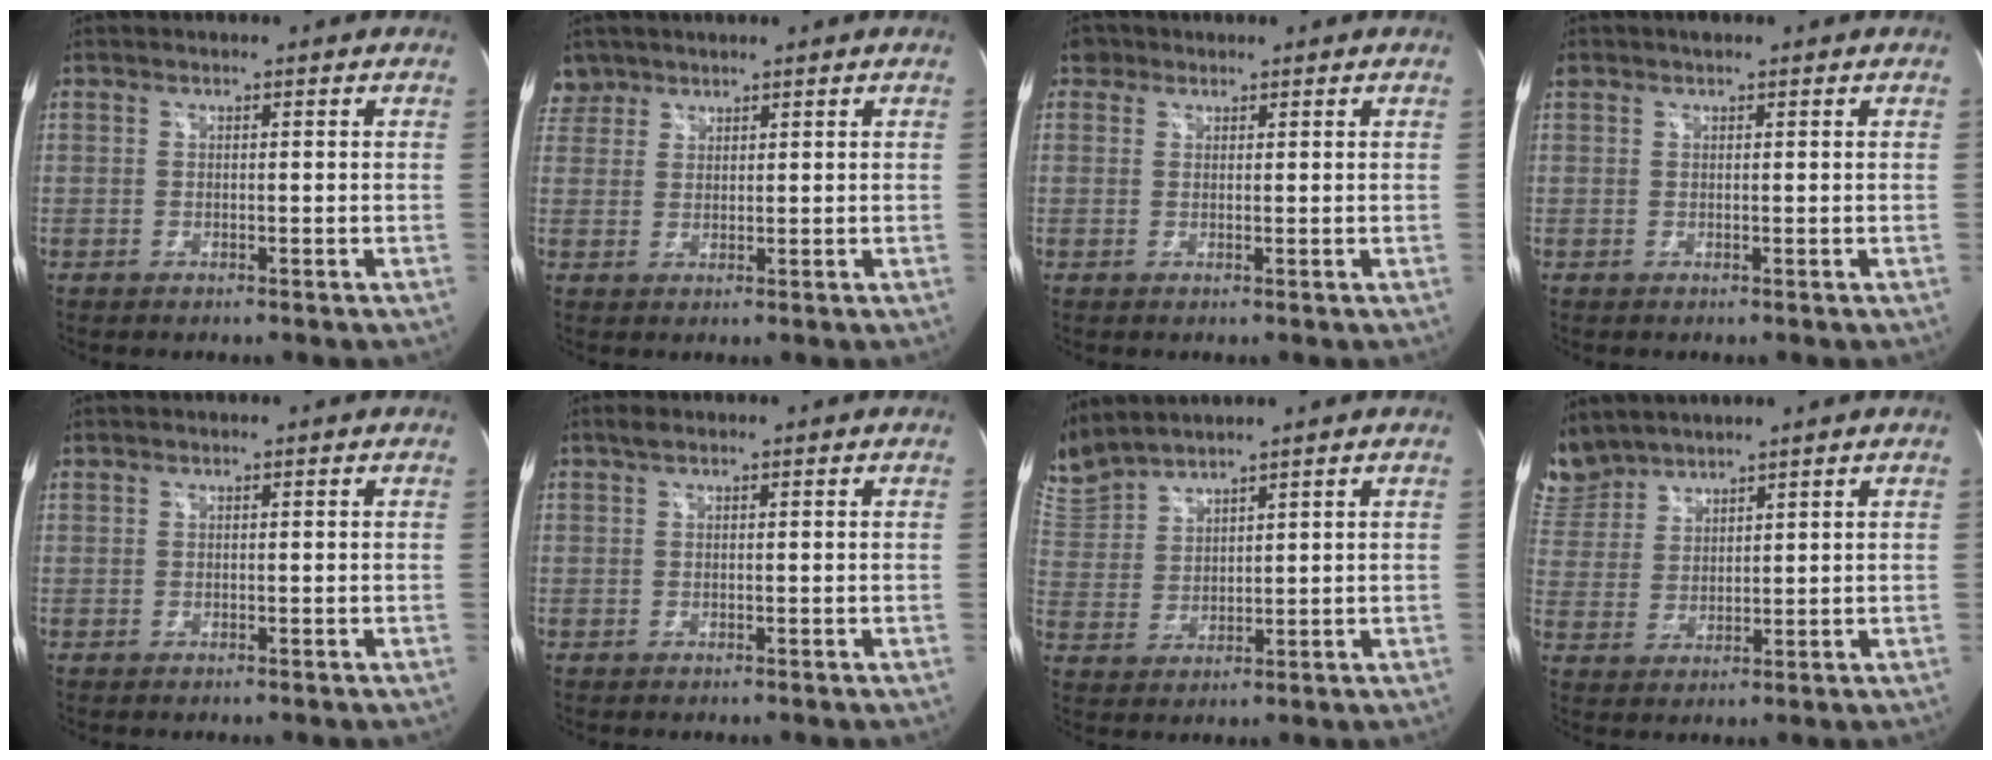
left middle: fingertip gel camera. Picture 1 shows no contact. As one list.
[{"total": 3.2, "force": [2.7, 1.8, -0.4], "torque": [0.011, 0.009, 0.052]}, {"total": 1.9, "force": [1.1, 1.5, 0.1], "torque": [0.004, 0.010, 0.014]}, {"total": 1.3, "force": [1.0, 0.6, 0.7], "torque": [-0.021, 0.021, 0.020]}, {"total": 0.0}, {"total": 1.0, "force": [0.7, 0.4, 0.6], "torque": [-0.014, 0.014, 0.013]}, {"total": 8.5, "force": [8.2, 0.8, 1.9], "torque": [-0.070, 0.017, 0.182]}, {"total": 7.5, "force": [7.1, 2.2, 0.3], "torque": [-0.022, 0.014, 0.161]}]